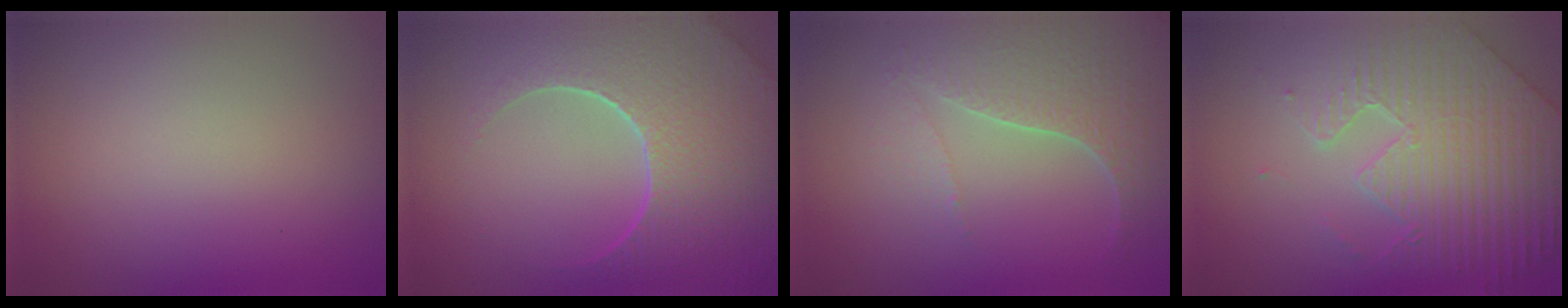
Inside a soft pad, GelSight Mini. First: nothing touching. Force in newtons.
{"total": 9.2, "press": 6.6, "slide": 6.4}
{"total": 4.6, "press": 4.1, "slide": 2.0}
{"total": 8.9, "press": 6.6, "slide": 5.9}